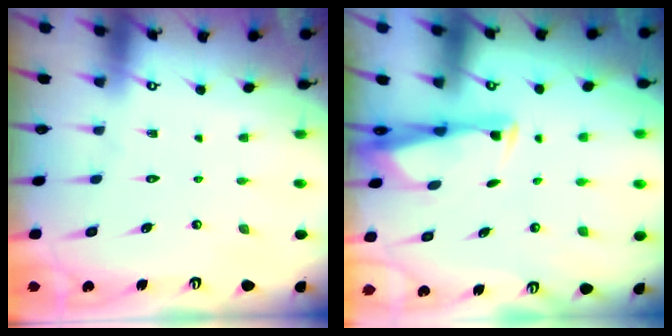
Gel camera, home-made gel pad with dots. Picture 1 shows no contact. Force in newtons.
{"total": 2.9, "press": 2.8, "slide": 0.7}